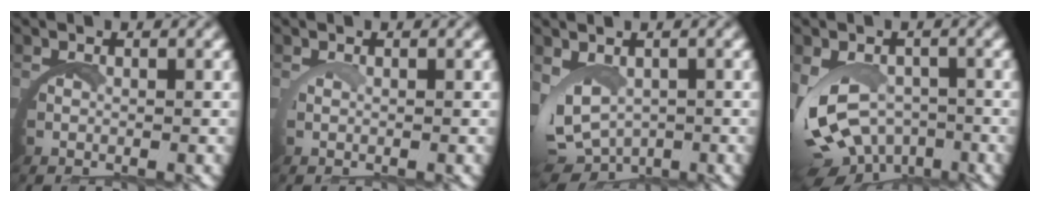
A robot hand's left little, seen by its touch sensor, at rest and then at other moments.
{"total": 0.6, "force": [0.5, -0.1, 0.3], "torque": [-0.011, 0.001, 0.010]}
{"total": 5.6, "force": [-0.4, 4.7, 3.0], "torque": [-0.109, -0.049, 0.014]}
{"total": 6.3, "force": [-1.3, 5.4, 3.0], "torque": [-0.102, -0.047, -0.006]}